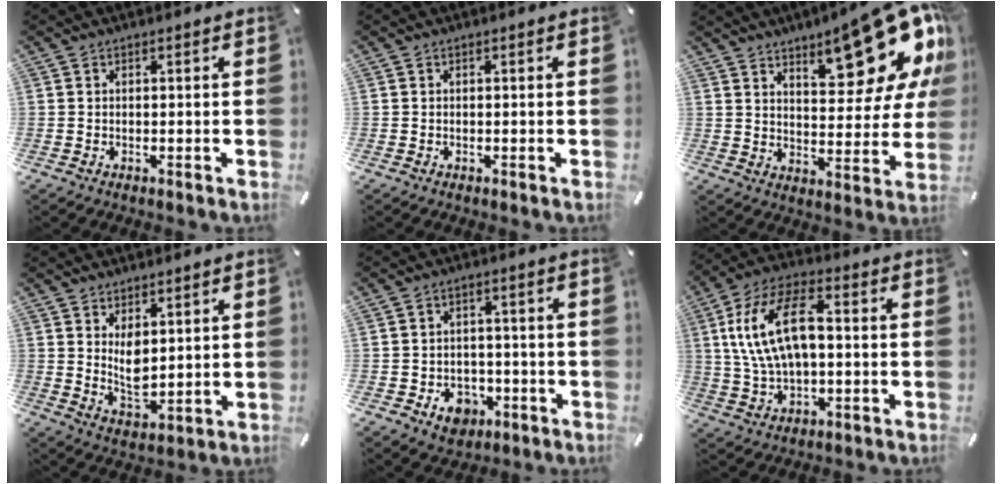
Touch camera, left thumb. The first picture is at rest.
{"total": 0.0}
{"total": 20.0, "force": [13.9, 6.9, 12.7], "torque": [-0.158, -0.103, 0.227]}
{"total": 6.2, "force": [2.3, 3.6, 4.5], "torque": [-0.089, -0.017, 0.039]}
{"total": 6.7, "force": [-2.8, 5.4, 2.6], "torque": [-0.031, 0.018, -0.049]}
{"total": 15.2, "force": [2.2, 8.6, 12.3], "torque": [-0.256, 0.016, 0.041]}